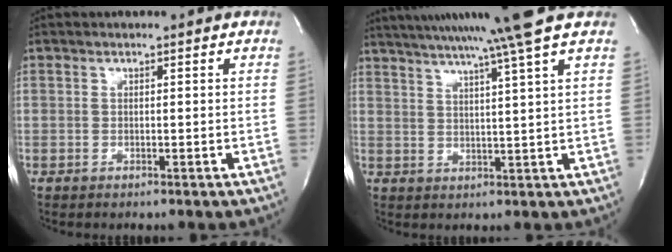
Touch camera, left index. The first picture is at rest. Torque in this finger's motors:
{"motor_torque": [0.93, -0.77, 0.57, 0.13]}